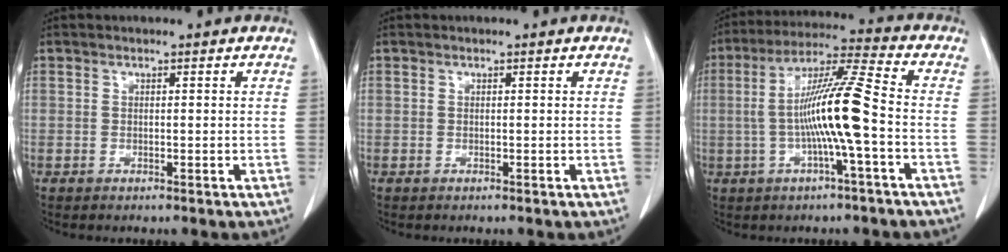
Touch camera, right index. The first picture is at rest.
{"total": 0.0}
{"total": 11.9, "force": [-1.7, -0.4, 11.7], "torque": [-0.224, 0.015, -0.038]}